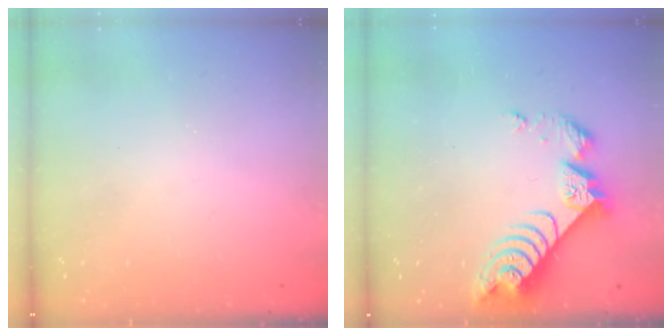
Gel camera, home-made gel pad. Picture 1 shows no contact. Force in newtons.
{"total": 8.8, "press": 8.8, "slide": 0.8}